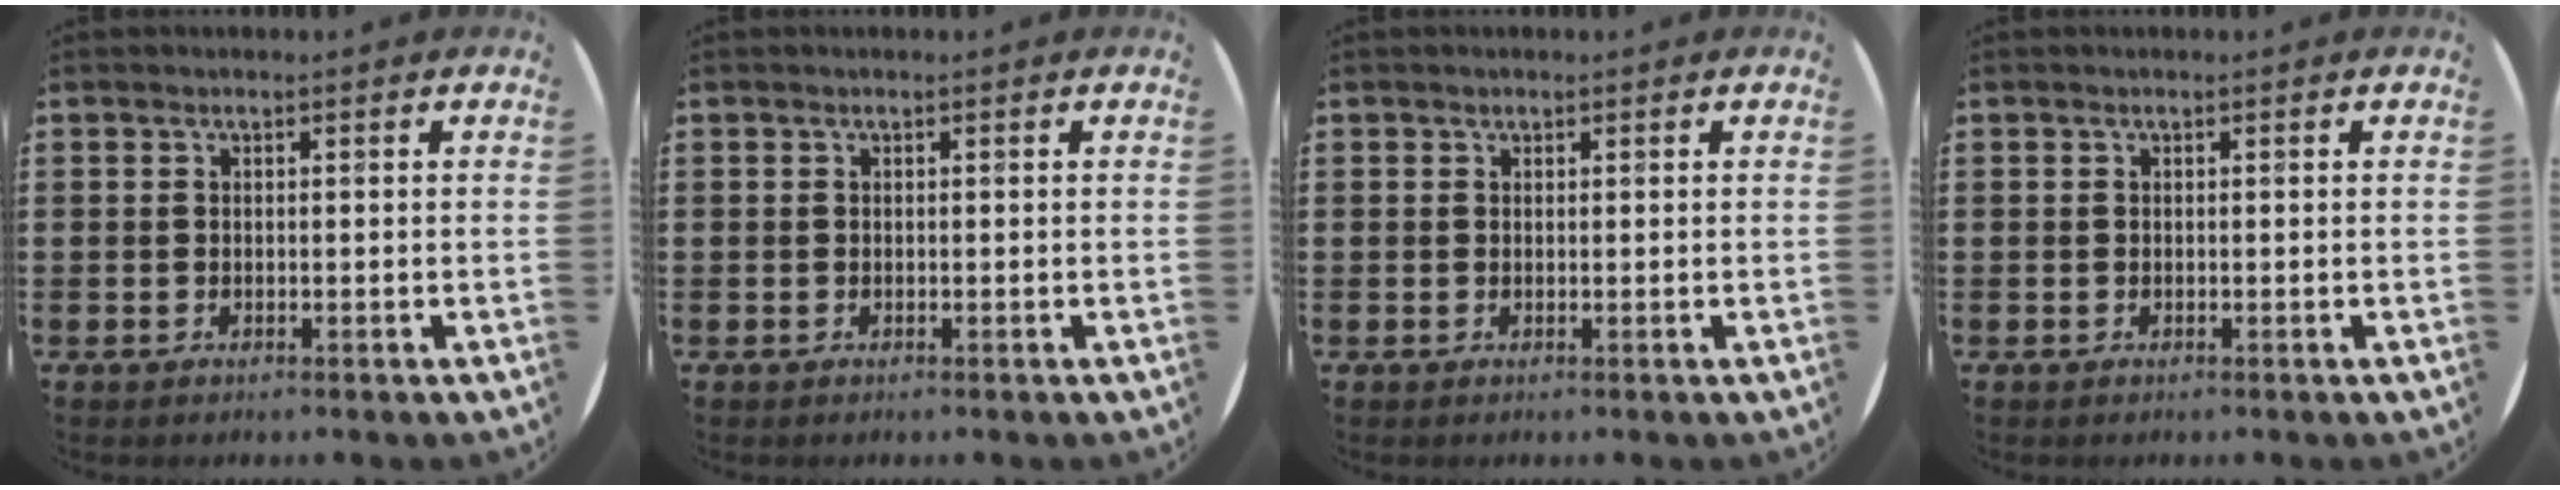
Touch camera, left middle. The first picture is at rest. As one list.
[{"total": 0.0}, {"total": 0.0}, {"total": 0.0}]